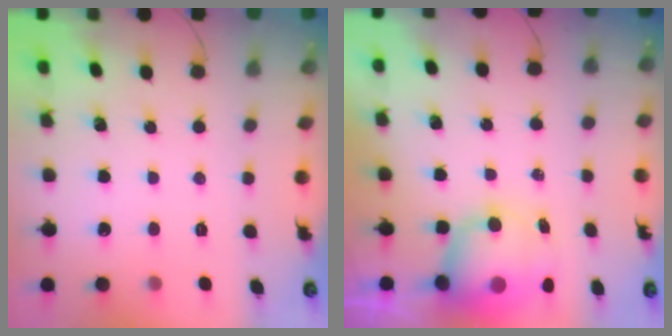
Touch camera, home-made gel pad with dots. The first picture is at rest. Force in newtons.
{"total": 9.8, "press": 9.4, "slide": 2.6}